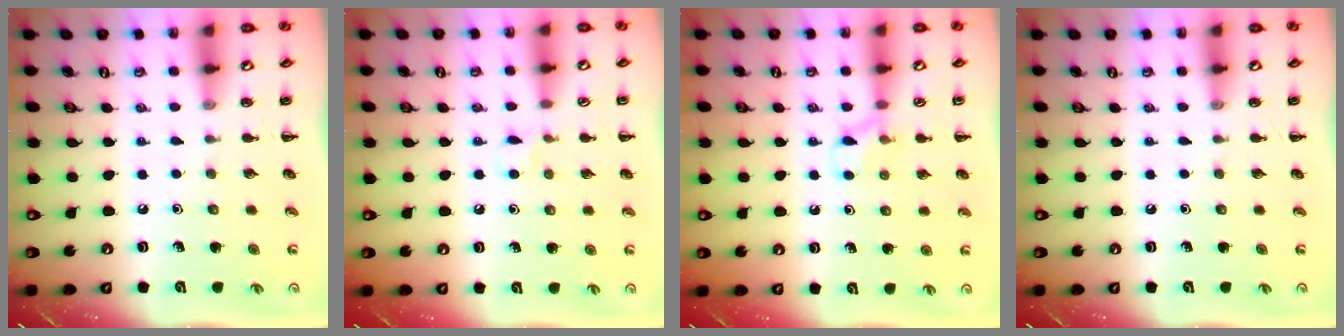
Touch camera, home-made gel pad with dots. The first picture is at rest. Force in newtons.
{"total": 3.9, "press": 3.6, "slide": 1.5}
{"total": 7.8, "press": 7.5, "slide": 2.2}
{"total": 0.0}